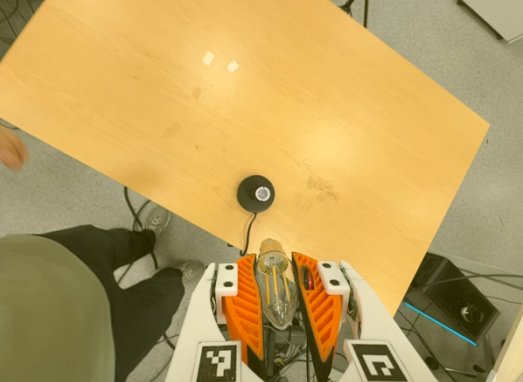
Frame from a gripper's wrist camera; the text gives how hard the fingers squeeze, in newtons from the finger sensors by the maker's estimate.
{"total": 21.4, "left": 23.0, "right": 19.8}